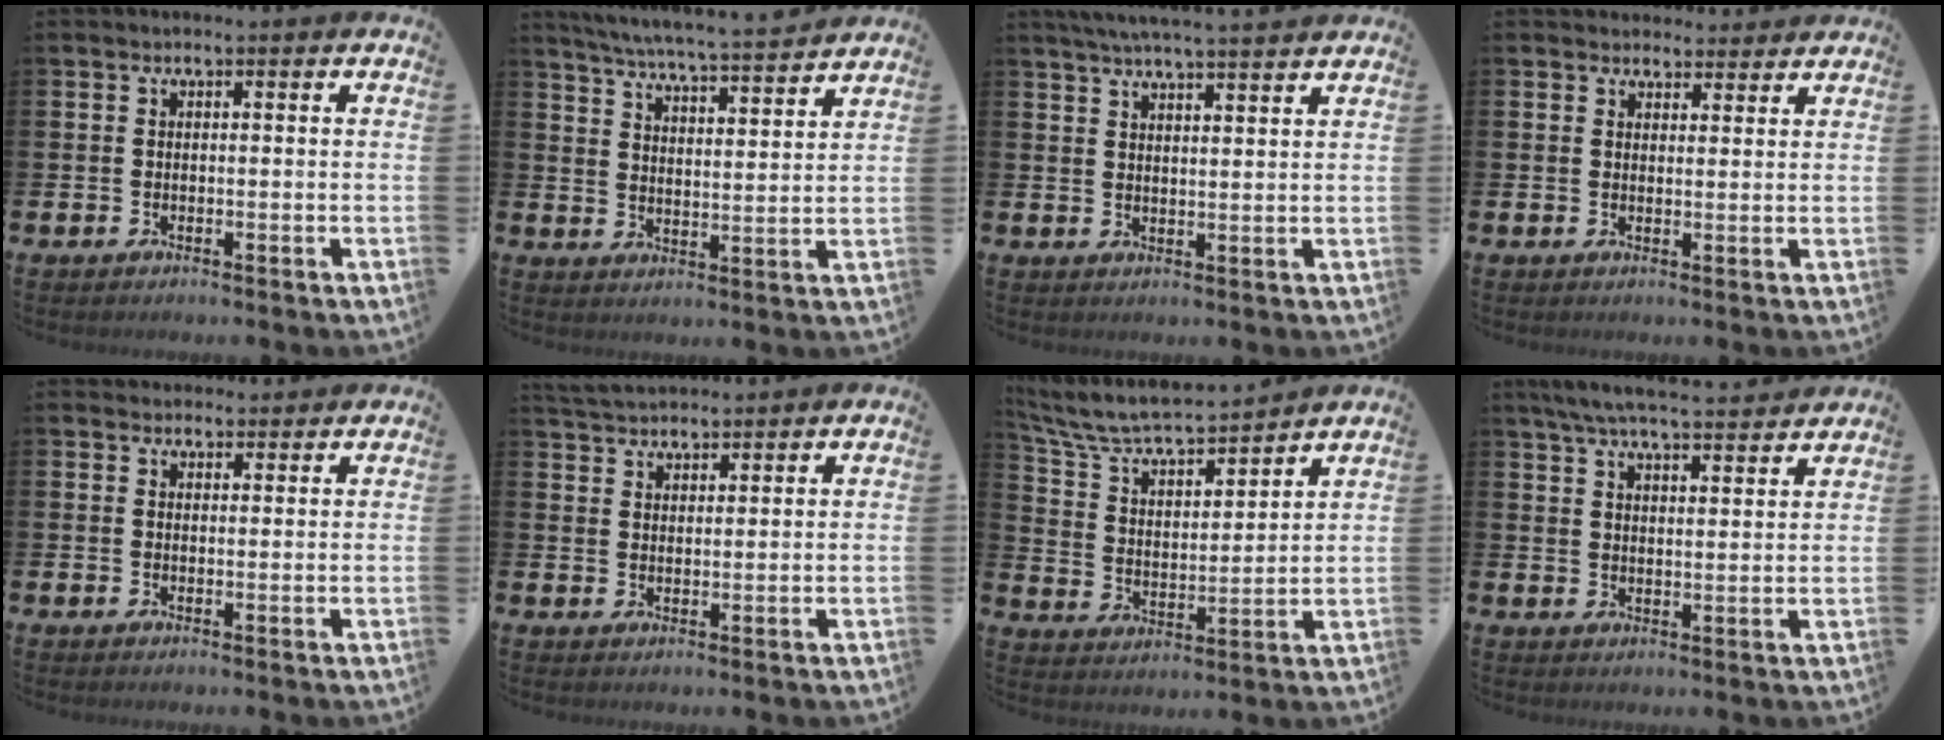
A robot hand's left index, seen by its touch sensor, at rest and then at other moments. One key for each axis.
{"total": 6.0, "fx": 5.8, "fy": -0.4, "fz": 1.5, "tx": -0.046, "ty": -0.049, "tz": 0.098}
{"total": 4.8, "fx": 4.5, "fy": -0.5, "fz": 1.5, "tx": -0.041, "ty": -0.016, "tz": 0.081}
{"total": 3.0, "fx": 2.8, "fy": 1.0, "fz": -0.3, "tx": 0.011, "ty": -0.015, "tz": 0.050}
{"total": 2.3, "fx": 2.2, "fy": 0.7, "fz": -0.2, "tx": 0.010, "ty": -0.010, "tz": 0.038}
{"total": 3.6, "fx": 3.5, "fy": 0.5, "fz": 0.1, "tx": -0.016, "ty": -0.011, "tz": 0.066}
{"total": 7.9, "fx": 7.4, "fy": 1.4, "fz": 2.5, "tx": -0.086, "ty": -0.055, "tz": 0.127}
{"total": 6.4, "fx": 6.1, "fy": 0.4, "fz": 1.9, "tx": -0.050, "ty": -0.035, "tz": 0.109}